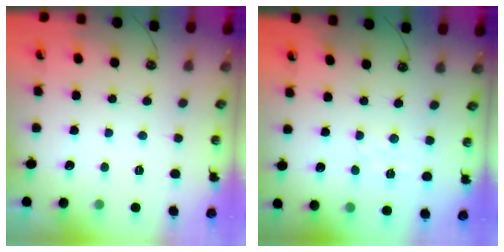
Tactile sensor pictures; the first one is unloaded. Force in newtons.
{"total": 2.8, "press": 2.8, "slide": 0.4}